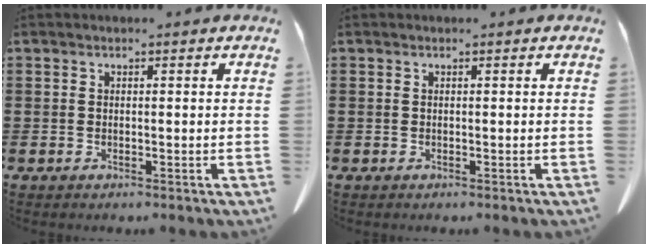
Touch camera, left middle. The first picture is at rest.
{"total": 0.0}